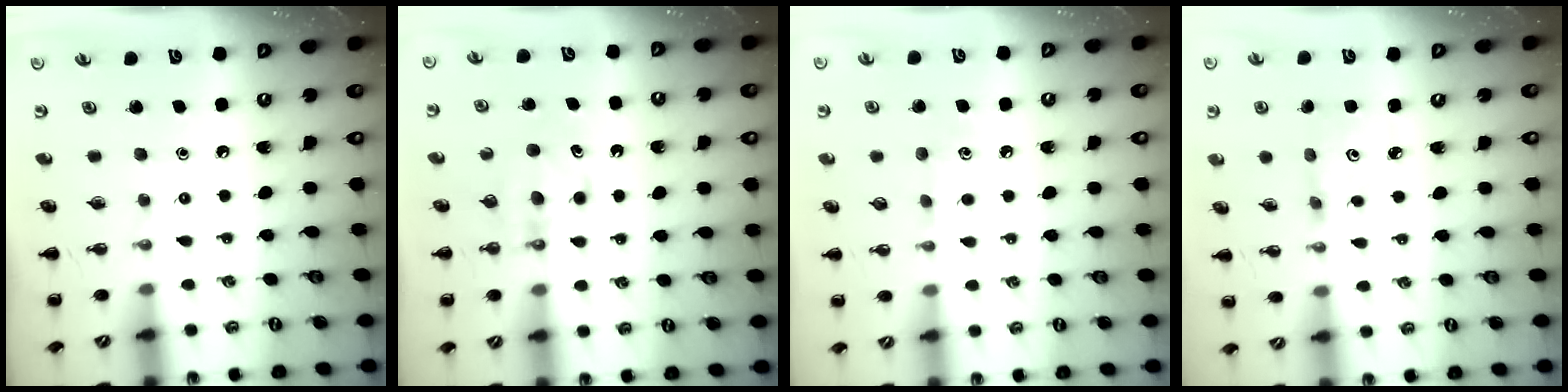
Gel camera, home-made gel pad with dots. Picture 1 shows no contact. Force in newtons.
{"total": 5.5, "press": 5.3, "slide": 1.2}
{"total": 5.4, "press": 5.2, "slide": 1.3}
{"total": 2.6, "press": 2.6, "slide": 0.3}